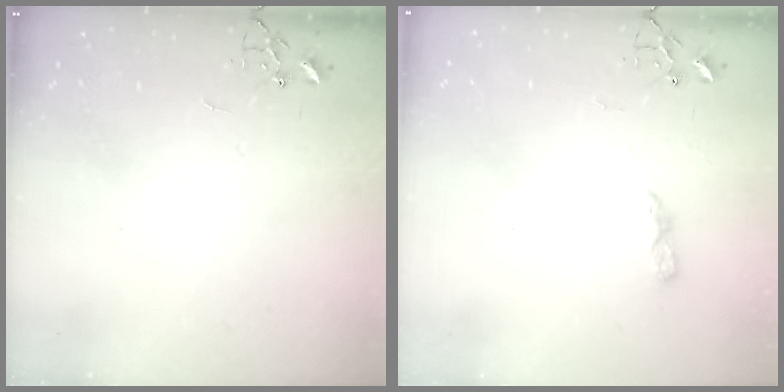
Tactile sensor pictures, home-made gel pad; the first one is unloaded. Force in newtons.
{"total": 4.6, "press": 4.6, "slide": 0.6}